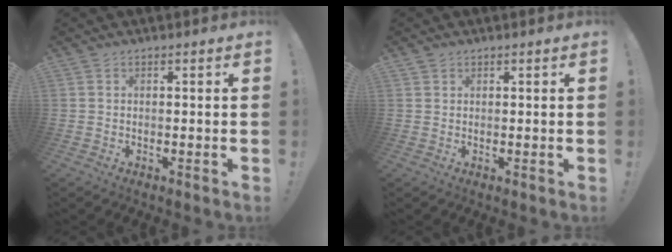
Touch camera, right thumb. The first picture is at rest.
{"total": 0.8, "force": [0.6, 0.5, 0.0], "torque": [0.007, -0.003, 0.010]}